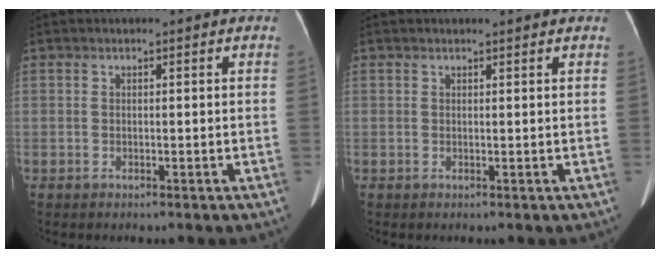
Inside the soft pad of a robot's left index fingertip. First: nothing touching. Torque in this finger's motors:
{"motor_torque": [-0.76, 0.56, -0.32, -0.04]}